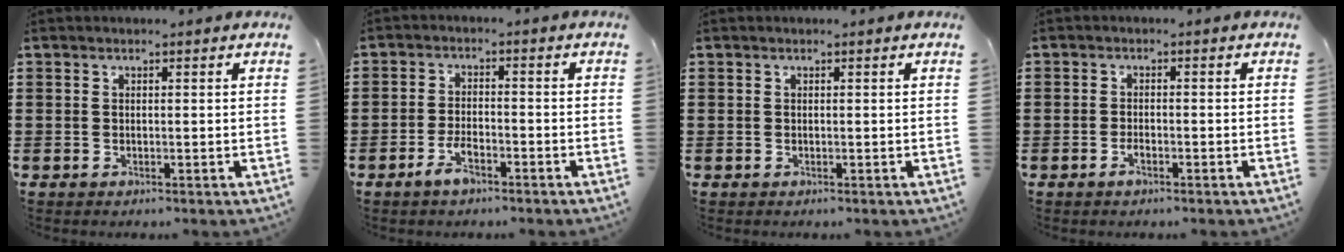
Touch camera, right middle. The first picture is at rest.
{"total": 3.7, "force": [-2.6, 1.5, 2.1], "torque": [-0.050, 0.003, -0.052]}
{"total": 0.0}
{"total": 1.5, "force": [-1.0, 0.7, 0.8], "torque": [-0.018, -0.002, -0.019]}